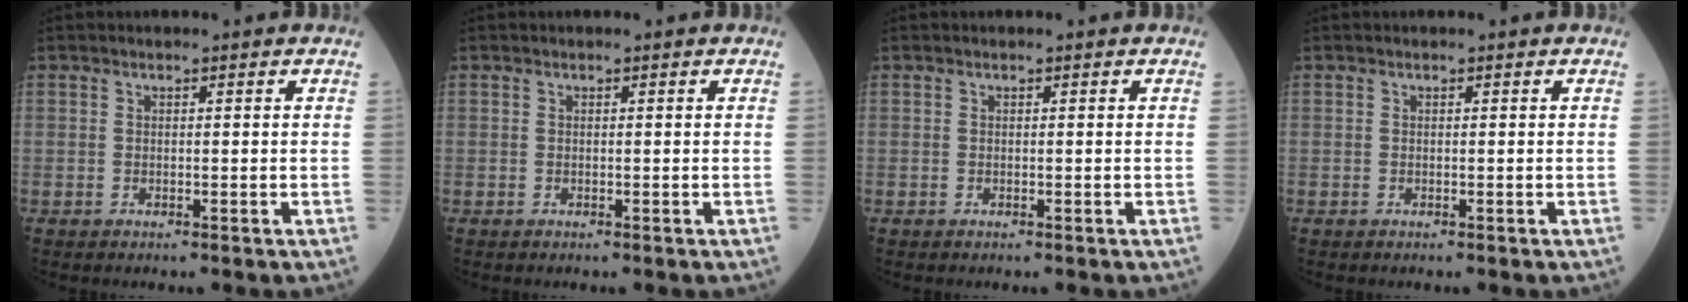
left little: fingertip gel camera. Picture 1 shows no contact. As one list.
[{"total": 0.0}, {"total": 0.0}, {"total": 0.0}]